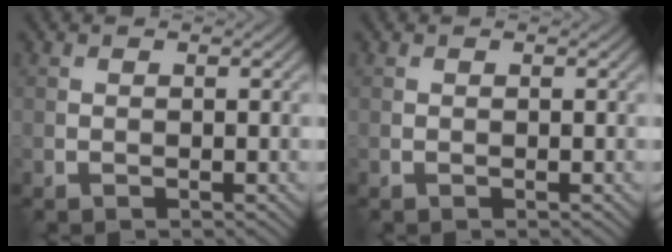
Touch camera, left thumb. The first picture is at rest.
{"total": 0.0}